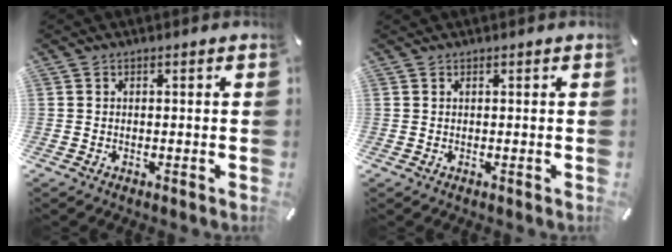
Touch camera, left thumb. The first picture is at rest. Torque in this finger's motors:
{"motor_torque": [-0.29, -0.27, 0.16, 0.10, -0.02]}